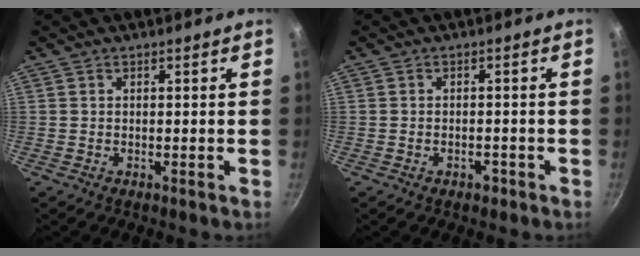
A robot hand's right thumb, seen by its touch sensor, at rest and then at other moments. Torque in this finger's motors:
{"motor_torque": [-0.51, -0.25, -0.05, 0.34, -0.07]}